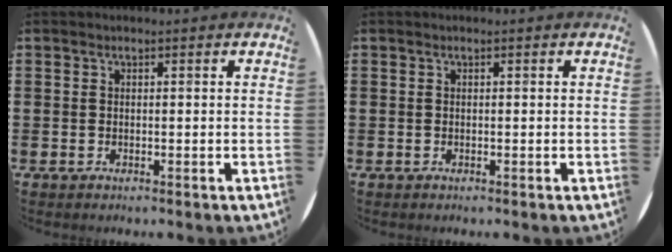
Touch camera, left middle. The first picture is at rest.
{"total": 0.0}